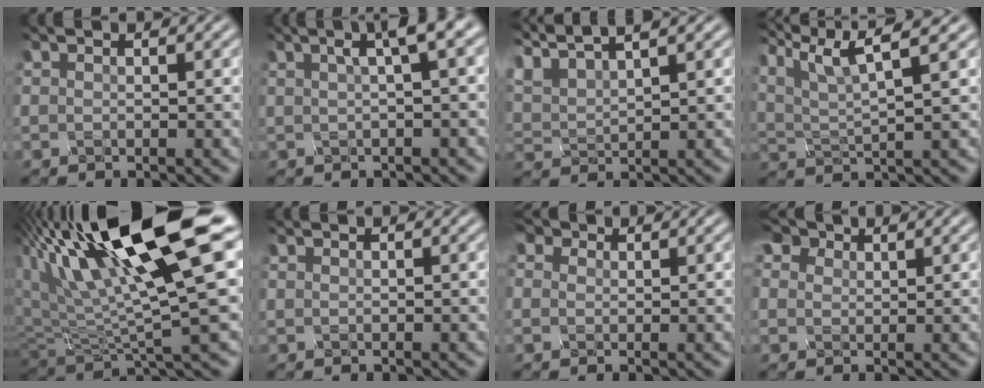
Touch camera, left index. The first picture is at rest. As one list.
[{"total": 3.6, "force": [1.3, 0.6, 3.3], "torque": [-0.058, 0.014, 0.030]}, {"total": 4.8, "force": [4.0, 0.9, 2.6], "torque": [-0.083, 0.021, 0.083]}, {"total": 7.2, "force": [4.6, 1.8, 5.2], "torque": [-0.122, 0.020, 0.079]}, {"total": 13.2, "force": [4.3, 2.7, 12.2], "torque": [-0.215, 0.013, 0.078]}, {"total": 0.0}, {"total": 2.1, "force": [1.5, 1.5, 0.4], "torque": [-0.033, 0.002, 0.035]}, {"total": 3.5, "force": [2.6, 2.1, 1.3], "torque": [-0.046, 0.004, 0.051]}]